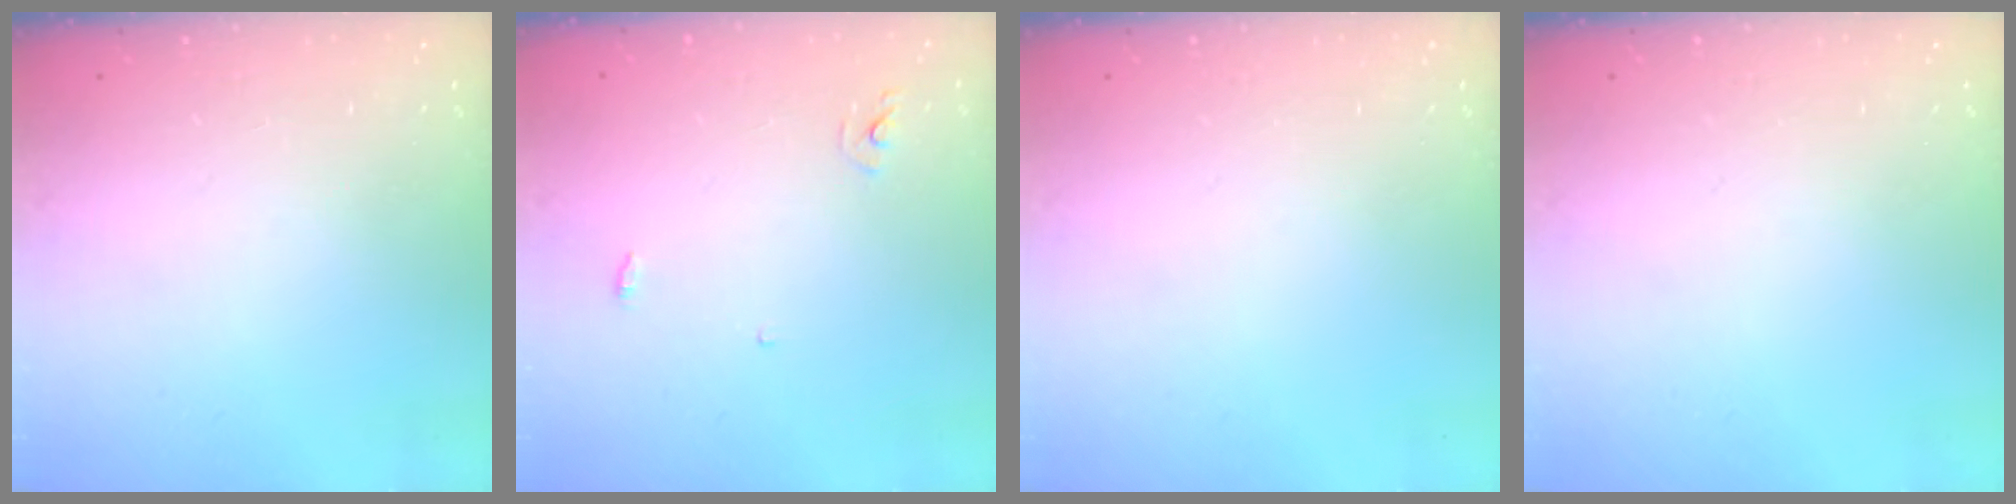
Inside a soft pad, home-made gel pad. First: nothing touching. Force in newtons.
{"total": 2.9, "press": 2.9, "slide": 0.2}
{"total": 0.0}
{"total": 0.0}